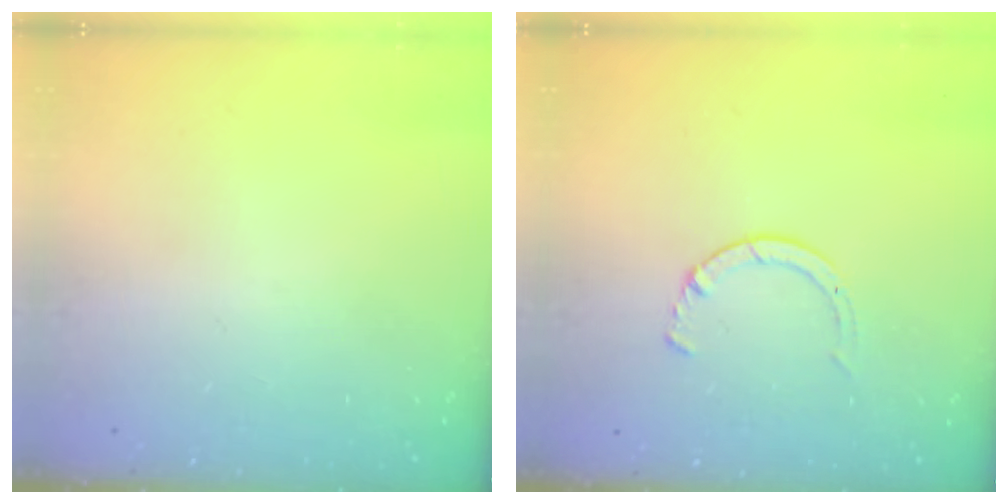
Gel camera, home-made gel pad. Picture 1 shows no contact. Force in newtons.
{"total": 2.8, "press": 2.8, "slide": 0.4}